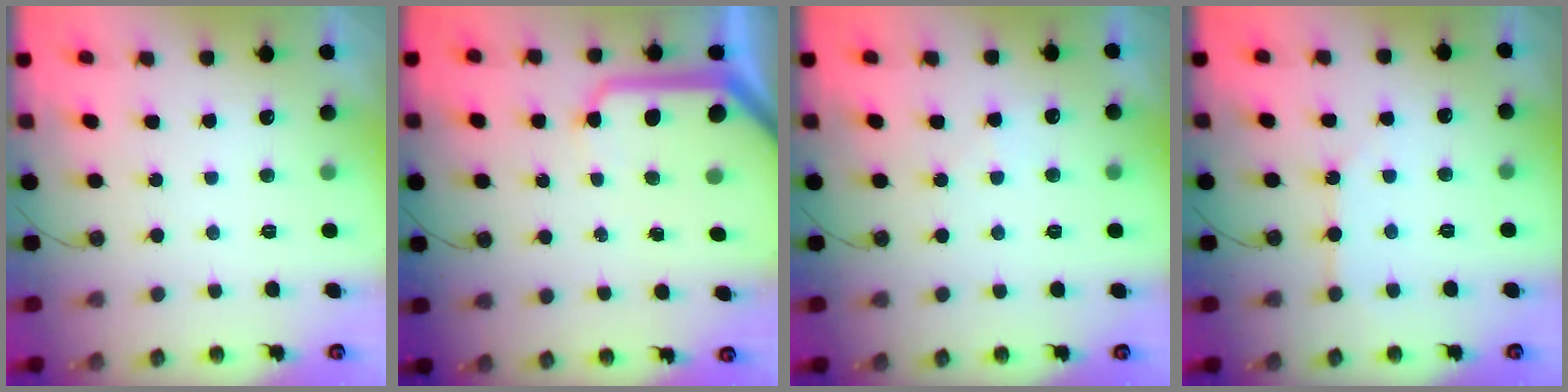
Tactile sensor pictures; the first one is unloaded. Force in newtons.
{"total": 11.6, "press": 11.5, "slide": 1.4}
{"total": 3.2, "press": 3.1, "slide": 0.5}
{"total": 2.3, "press": 2.3, "slide": 0.4}